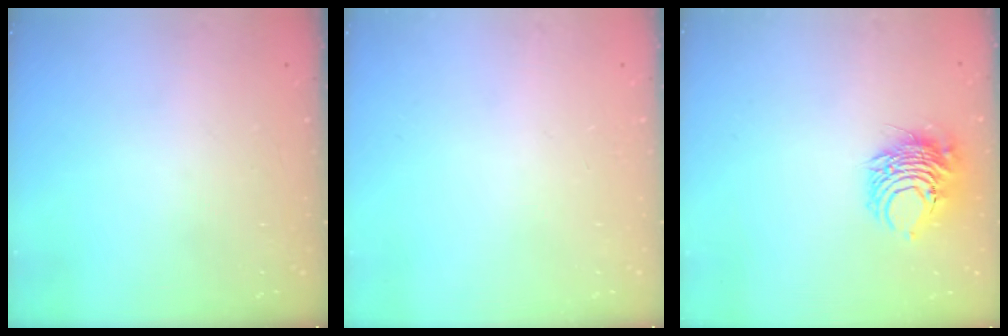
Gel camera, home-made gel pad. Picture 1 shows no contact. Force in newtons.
{"total": 0.0}
{"total": 8.3, "press": 8.2, "slide": 1.2}